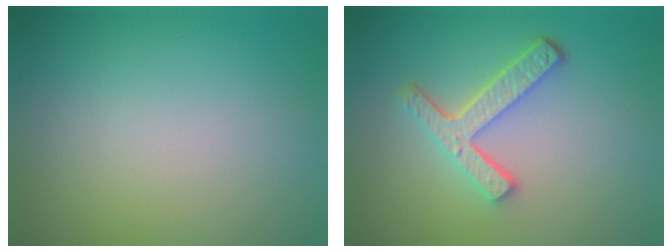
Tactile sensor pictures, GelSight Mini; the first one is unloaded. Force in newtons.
{"total": 4.3, "press": 3.3, "slide": 2.8}